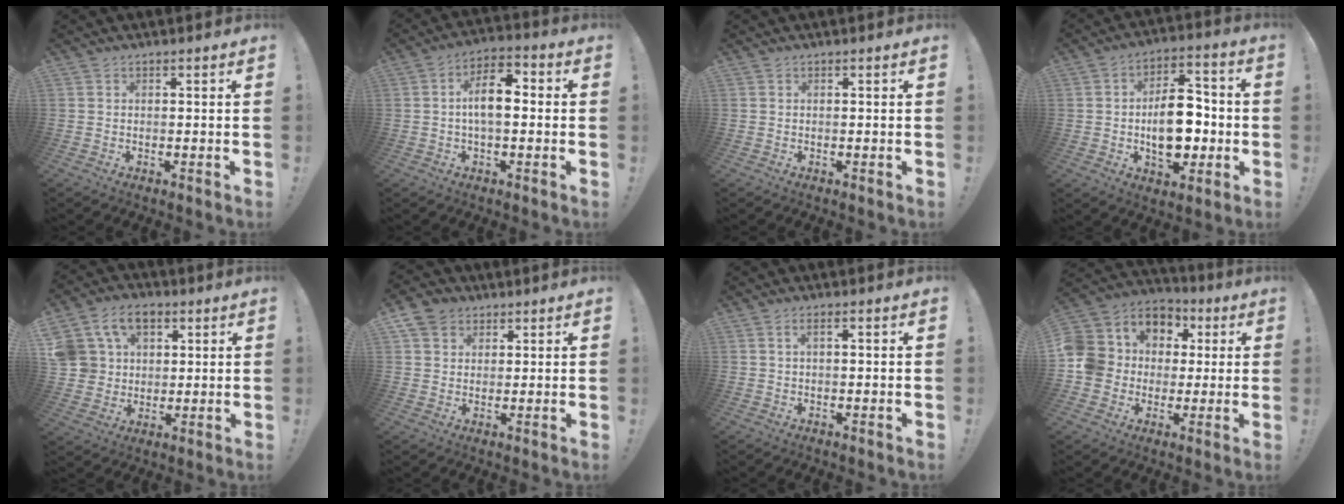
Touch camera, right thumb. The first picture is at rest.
{"total": 9.9, "force": [0.2, 4.9, 8.5], "torque": [-0.134, 0.005, 0.004]}
{"total": 0.0}
{"total": 15.3, "force": [-2.0, 10.2, 11.2], "torque": [-0.159, 0.015, -0.033]}
{"total": 14.6, "force": [6.3, 11.3, 6.8], "torque": [-0.108, -0.020, 0.125]}
{"total": 6.6, "force": [3.4, 5.3, 2.0], "torque": [-0.037, -0.009, 0.071]}
{"total": 1.8, "force": [0.3, 0.4, 1.7], "torque": [-0.033, 0.004, 0.003]}
{"total": 11.5, "force": [0.2, 10.9, 3.7], "torque": [-0.071, -0.004, 0.017]}